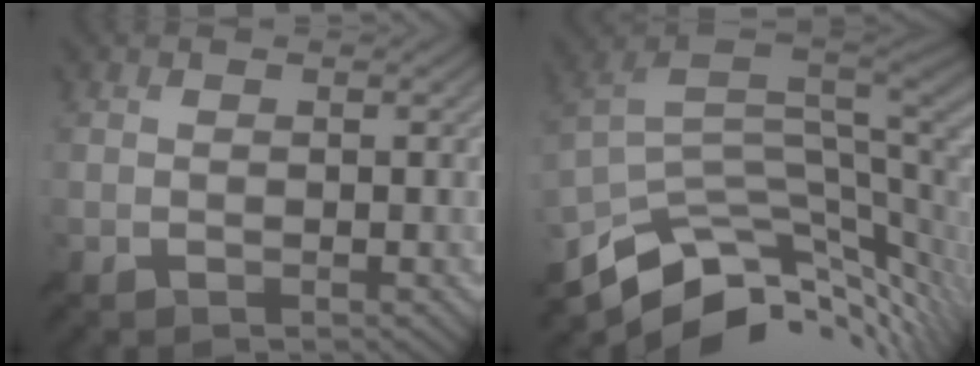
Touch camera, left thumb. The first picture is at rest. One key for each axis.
{"total": 12.5, "fx": -4.7, "fy": 6.1, "fz": 9.9, "tx": -0.204, "ty": -0.027, "tz": -0.074}